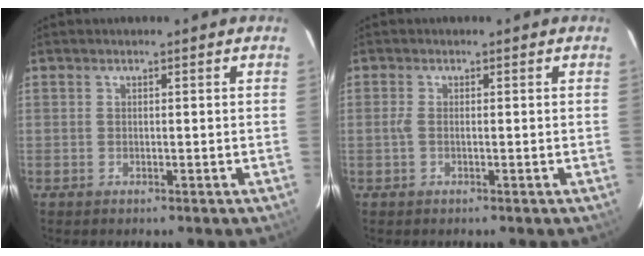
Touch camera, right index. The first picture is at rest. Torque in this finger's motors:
{"motor_torque": [0.31, 0.00, 0.18, 0.06]}